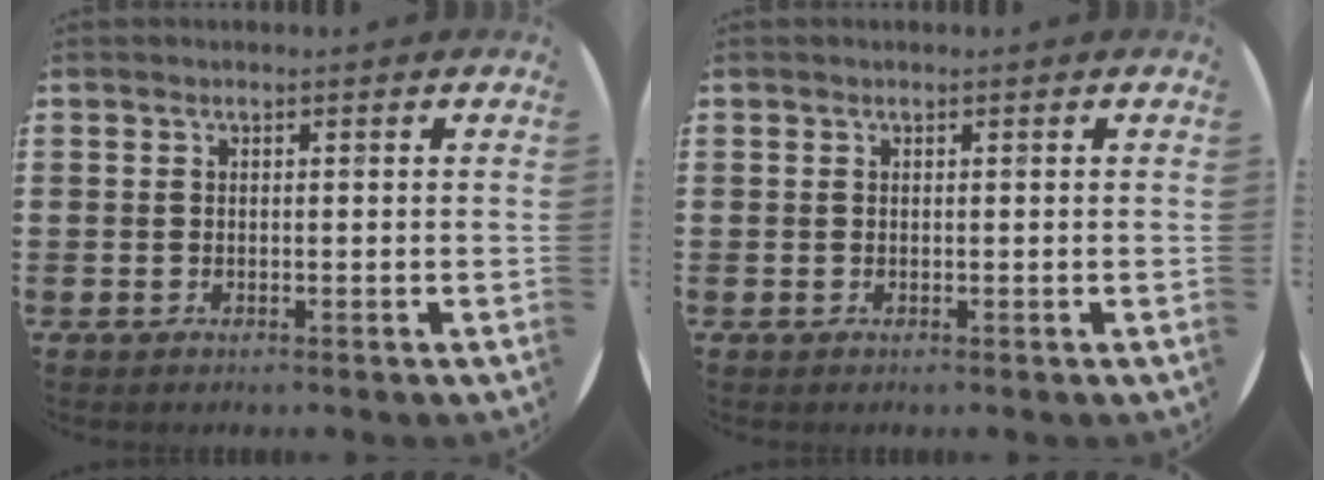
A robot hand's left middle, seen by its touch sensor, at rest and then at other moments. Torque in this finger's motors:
{"motor_torque": [-0.07, 0.10, -0.02, -0.01]}